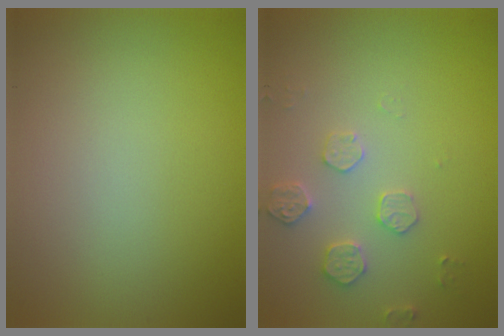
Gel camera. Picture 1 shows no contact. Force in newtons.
{"total": 2.5, "press": 2.5, "slide": 0.5}